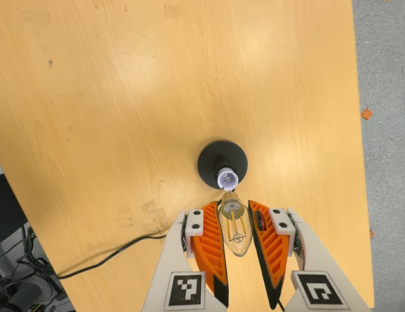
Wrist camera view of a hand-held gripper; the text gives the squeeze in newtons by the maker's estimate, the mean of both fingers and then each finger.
{"total": 14.8, "left": 16.2, "right": 13.5}